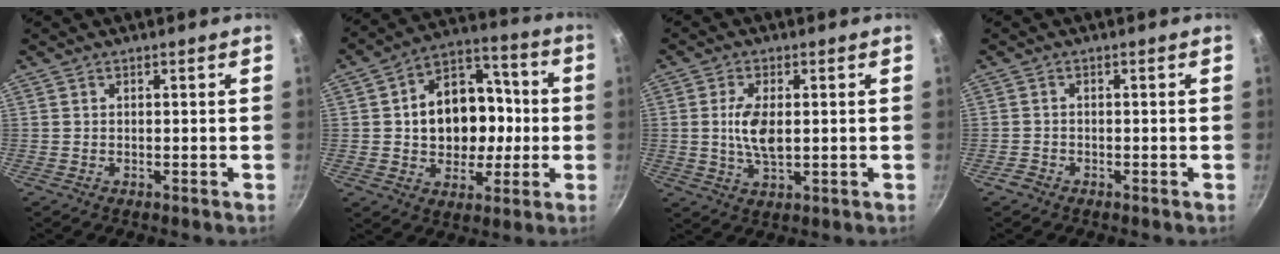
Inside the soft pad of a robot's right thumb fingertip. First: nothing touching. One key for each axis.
{"total": 17.2, "fx": -0.2, "fy": 13.3, "fz": 10.8, "tx": -0.129, "ty": 0.035, "tz": -0.005}
{"total": 6.9, "fx": 0.3, "fy": 3.4, "fz": 6.0, "tx": -0.120, "ty": -0.003, "tz": 0.007}
{"total": 1.6, "fx": -1.3, "fy": 0.9, "fz": 0.3, "tx": -0.009, "ty": 0.010, "tz": -0.026}